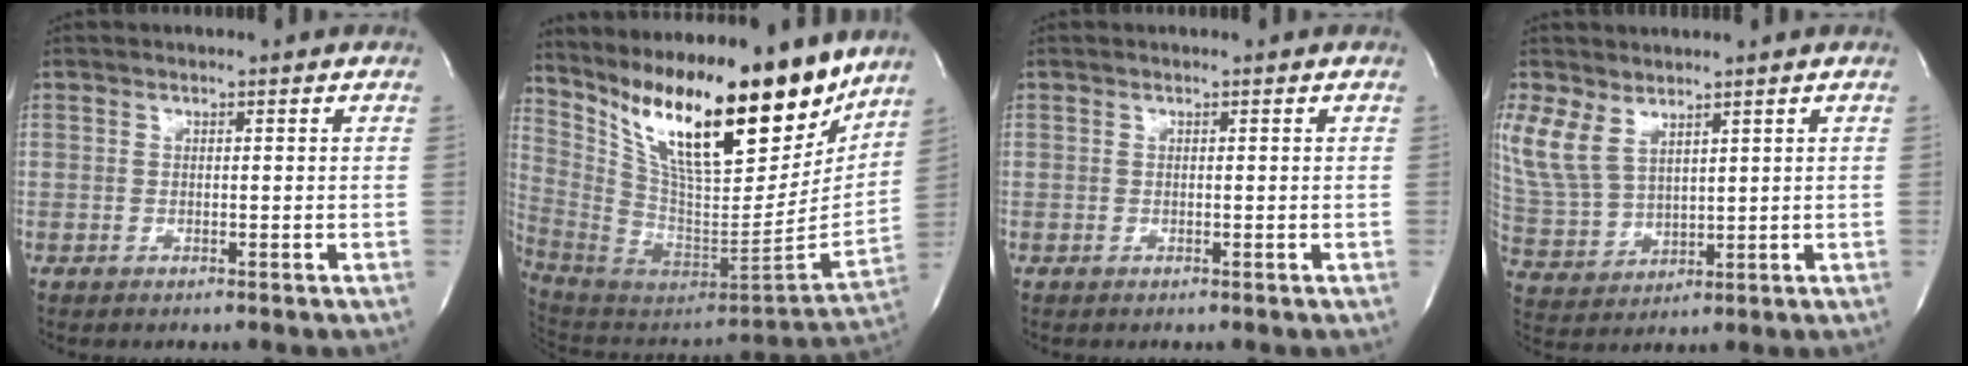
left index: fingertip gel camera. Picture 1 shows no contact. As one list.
[{"total": 26.4, "force": [18.1, 7.0, 18.0], "torque": [-0.324, -0.024, 0.303]}, {"total": 0.0}, {"total": 7.9, "force": [4.6, 4.6, 4.6], "torque": [-0.123, 0.005, 0.109]}]